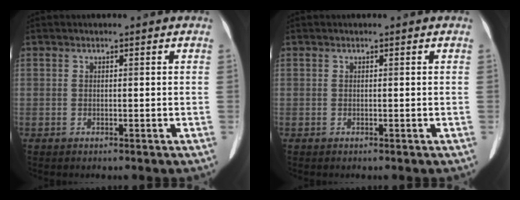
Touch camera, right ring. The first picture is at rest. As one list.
[{"total": 0.0}]